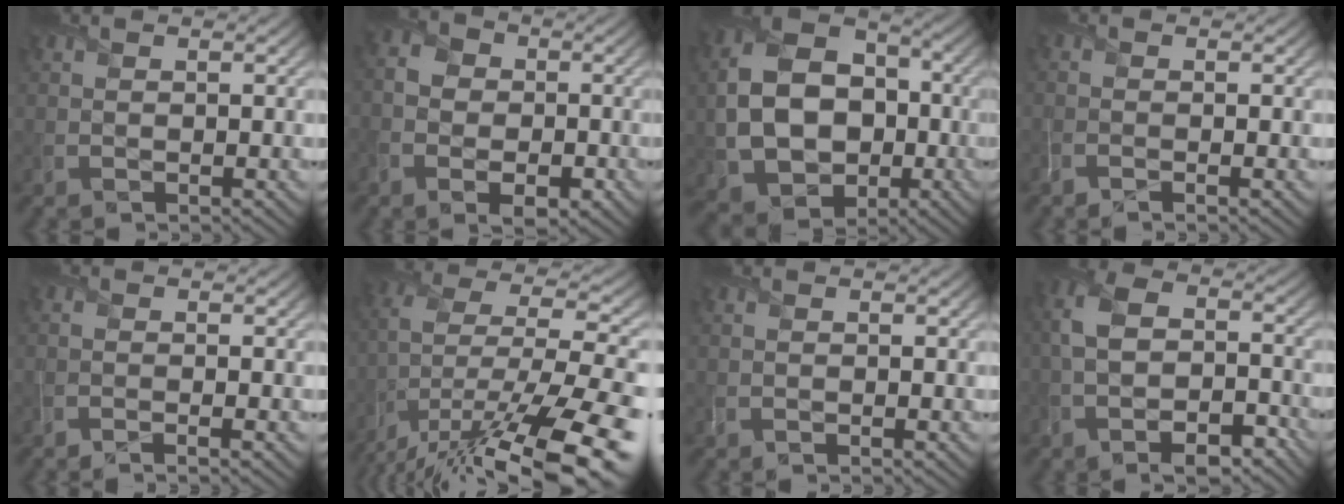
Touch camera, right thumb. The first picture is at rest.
{"total": 7.3, "force": [-2.4, 5.4, 4.3], "torque": [-0.087, -0.019, -0.049]}
{"total": 14.1, "force": [-1.5, 10.7, 9.1], "torque": [-0.201, -0.007, -0.028]}
{"total": 1.3, "force": [-1.0, 0.1, 0.9], "torque": [-0.020, -0.005, -0.026]}
{"total": 1.6, "force": [-1.0, 0.2, 1.2], "torque": [-0.021, 0.000, -0.027]}
{"total": 18.1, "force": [-10.6, 7.4, 12.7], "torque": [-0.237, -0.013, -0.135]}
{"total": 0.0}
{"total": 9.9, "force": [-3.4, 6.0, 7.2], "torque": [-0.158, -0.015, -0.054]}